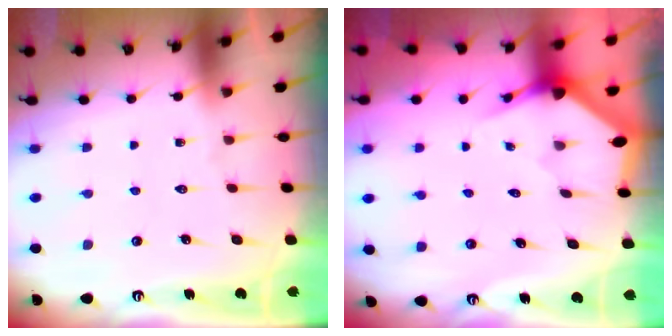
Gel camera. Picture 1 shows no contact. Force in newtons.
{"total": 2.9, "press": 2.9, "slide": 0.2}